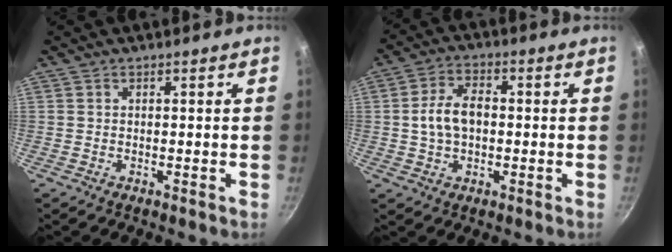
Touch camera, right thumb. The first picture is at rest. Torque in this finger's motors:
{"motor_torque": [-0.64, 0.55, 0.62, -0.41, 0.15]}